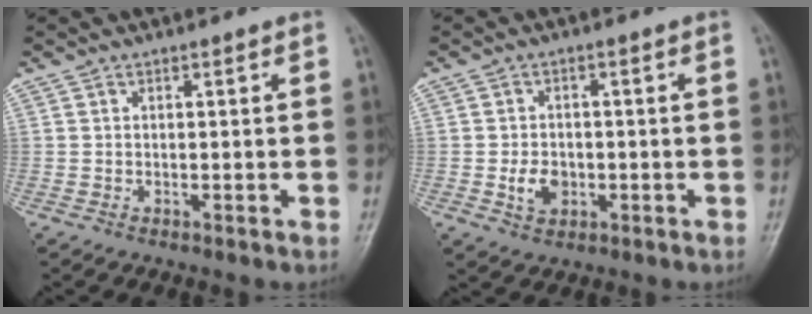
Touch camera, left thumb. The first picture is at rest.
{"total": 4.6, "force": [-1.0, 3.5, 2.8], "torque": [-0.035, 0.003, -0.014]}